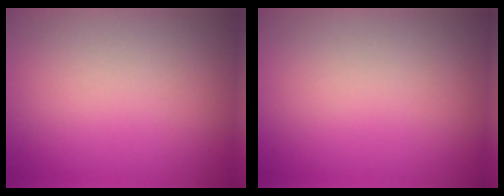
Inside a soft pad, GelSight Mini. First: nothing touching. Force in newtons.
{"total": 0.0}